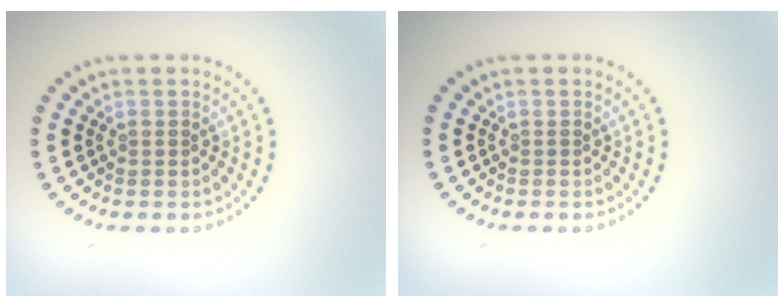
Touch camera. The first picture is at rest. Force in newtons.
{"total": 0.0}